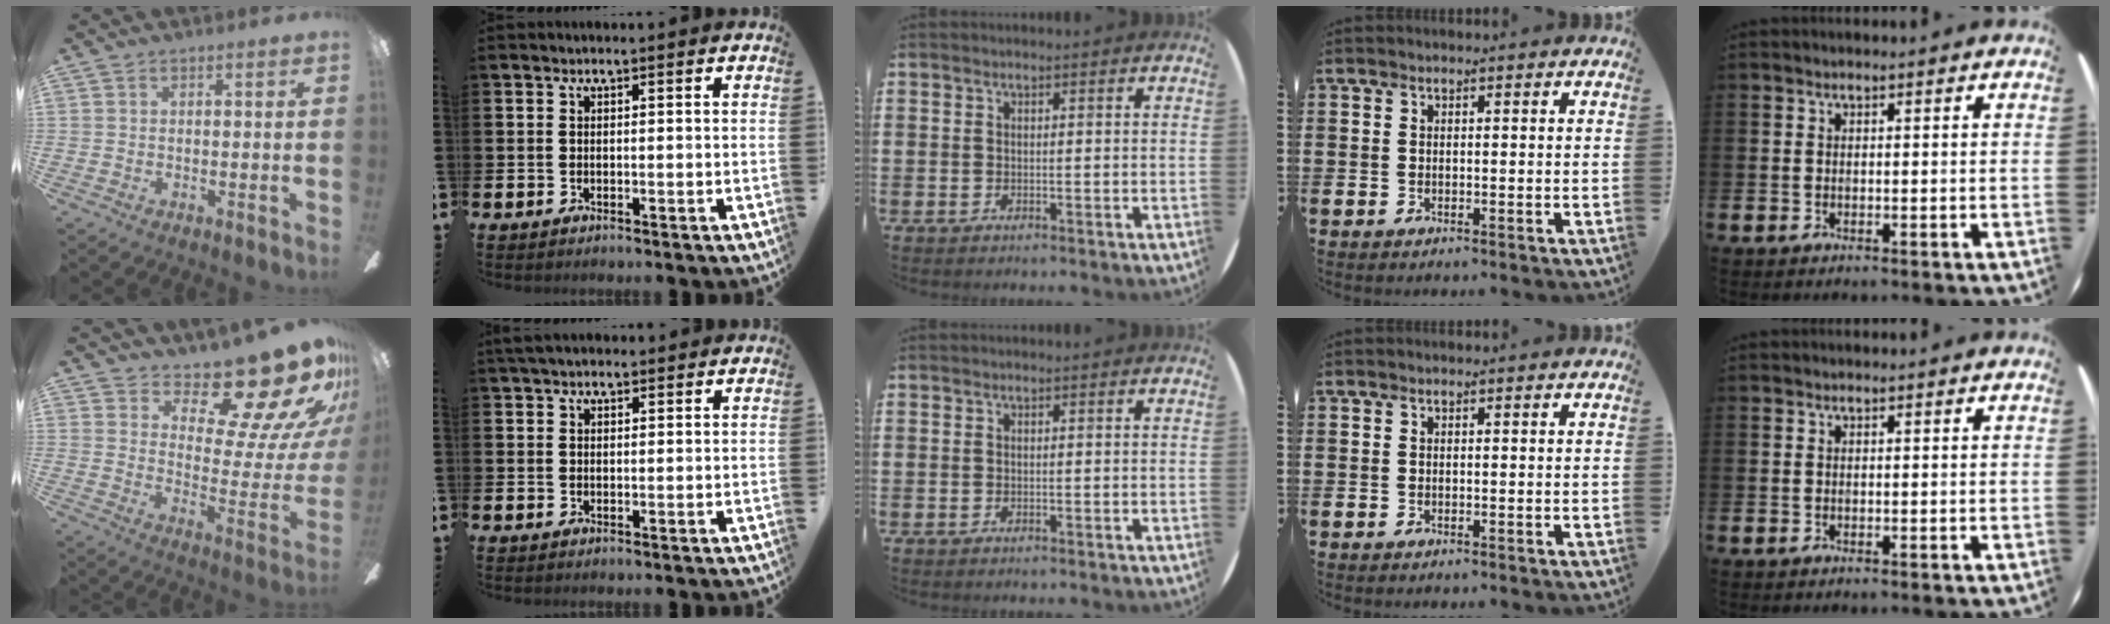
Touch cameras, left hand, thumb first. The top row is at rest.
{"thumb": {"total": 18.7, "force": [14.5, 5.4, 10.4], "torque": [-0.145, -0.124, 0.237]}, "index": {"total": 2.9, "force": [2.5, 1.1, 1.0], "torque": [-0.014, -0.002, 0.045]}}